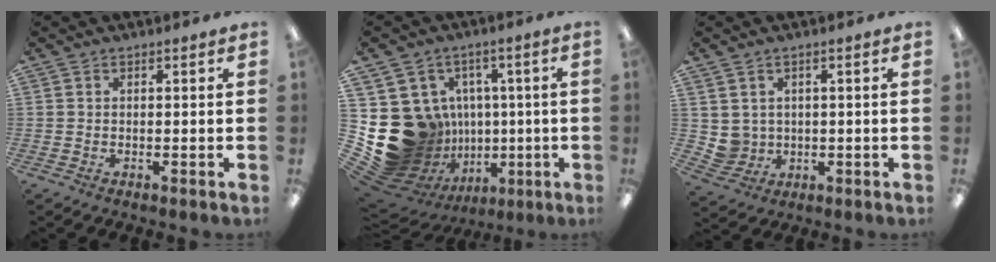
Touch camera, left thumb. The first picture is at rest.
{"total": 16.6, "force": [-1.3, 15.3, 6.3], "torque": [-0.133, -0.014, 0.019]}
{"total": 4.0, "force": [1.5, 3.6, 0.3], "torque": [-0.020, 0.000, 0.032]}